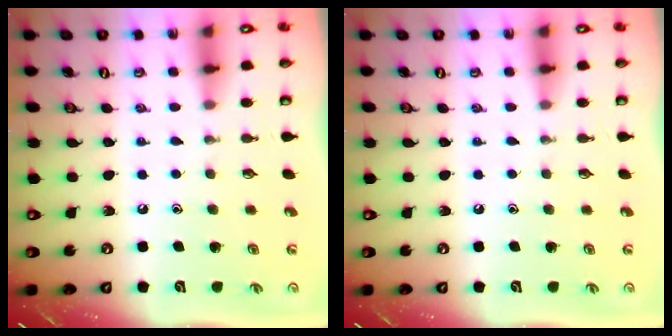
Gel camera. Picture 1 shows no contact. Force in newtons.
{"total": 0.0}